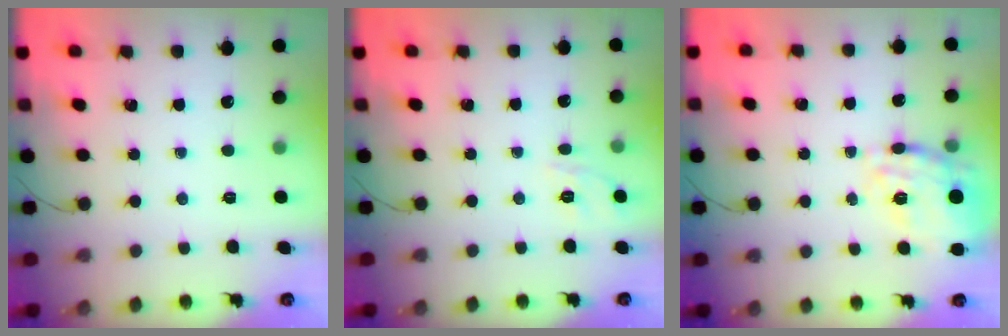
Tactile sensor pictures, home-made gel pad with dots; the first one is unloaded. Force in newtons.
{"total": 8.5, "press": 8.3, "slide": 1.9}
{"total": 20.3, "press": 20.2, "slide": 1.8}